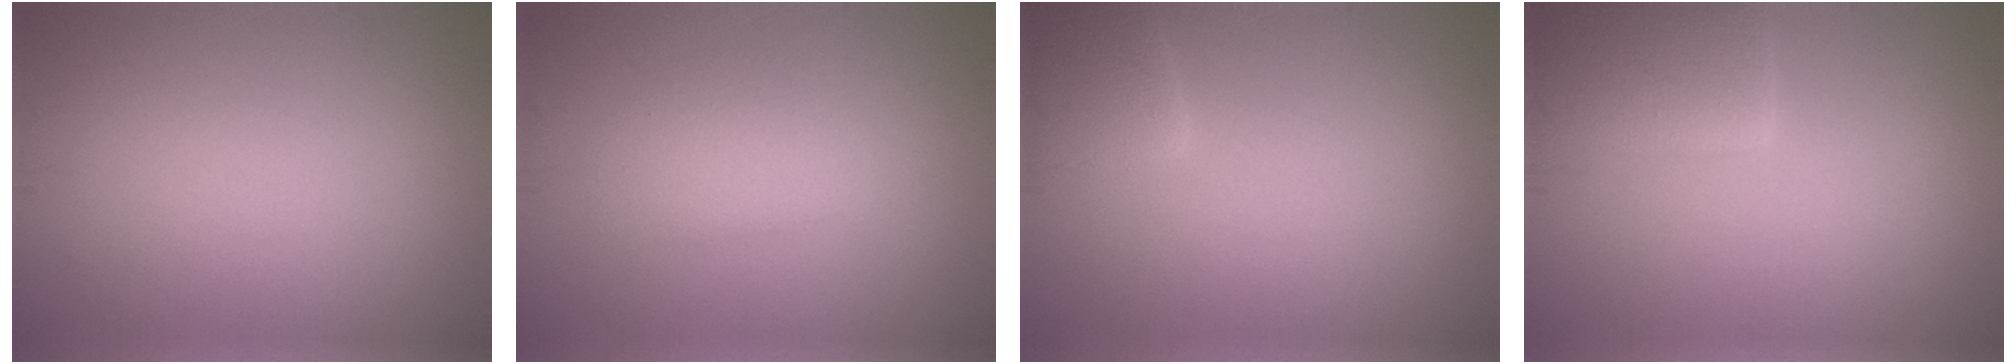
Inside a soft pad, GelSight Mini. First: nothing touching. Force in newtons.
{"total": 2.4, "press": 2.4, "slide": 0.1}
{"total": 2.8, "press": 2.8, "slide": 0.2}
{"total": 4.7, "press": 4.7, "slide": 0.3}